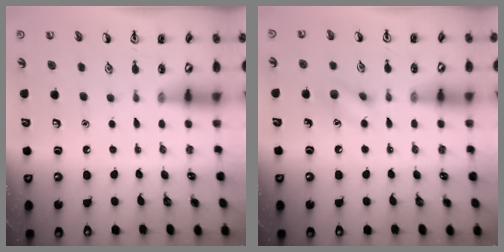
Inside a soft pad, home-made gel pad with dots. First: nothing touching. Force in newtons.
{"total": 7.9, "press": 7.8, "slide": 1.1}